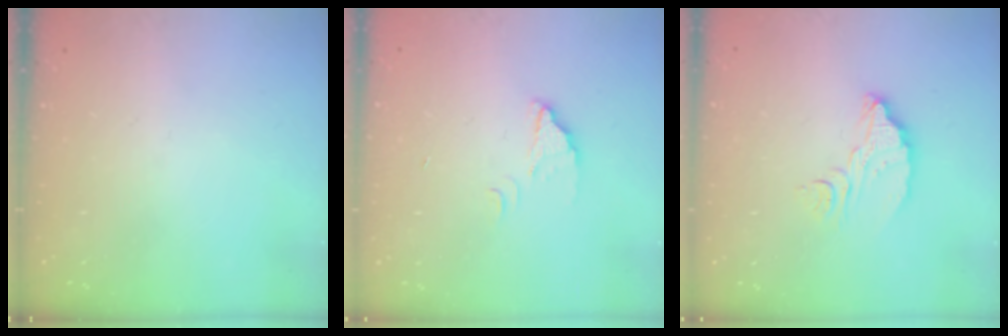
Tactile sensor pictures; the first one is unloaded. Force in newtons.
{"total": 1.9, "press": 1.9, "slide": 0.1}
{"total": 8.9, "press": 8.9, "slide": 0.7}